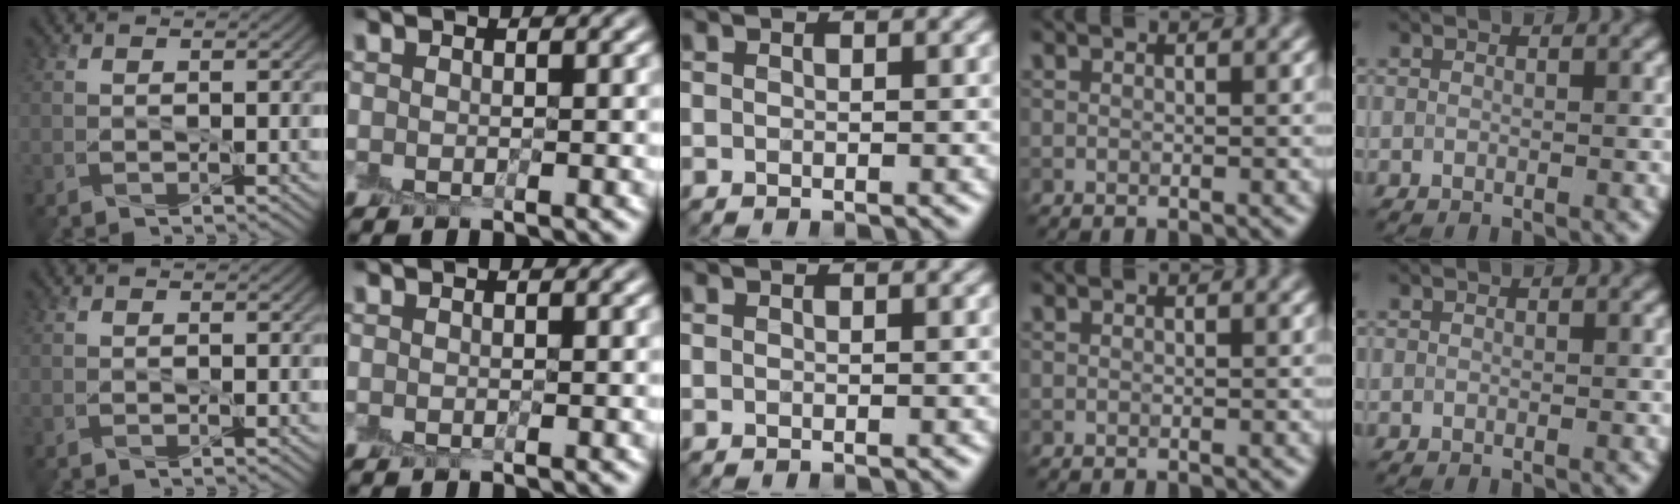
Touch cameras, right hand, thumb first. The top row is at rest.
{}